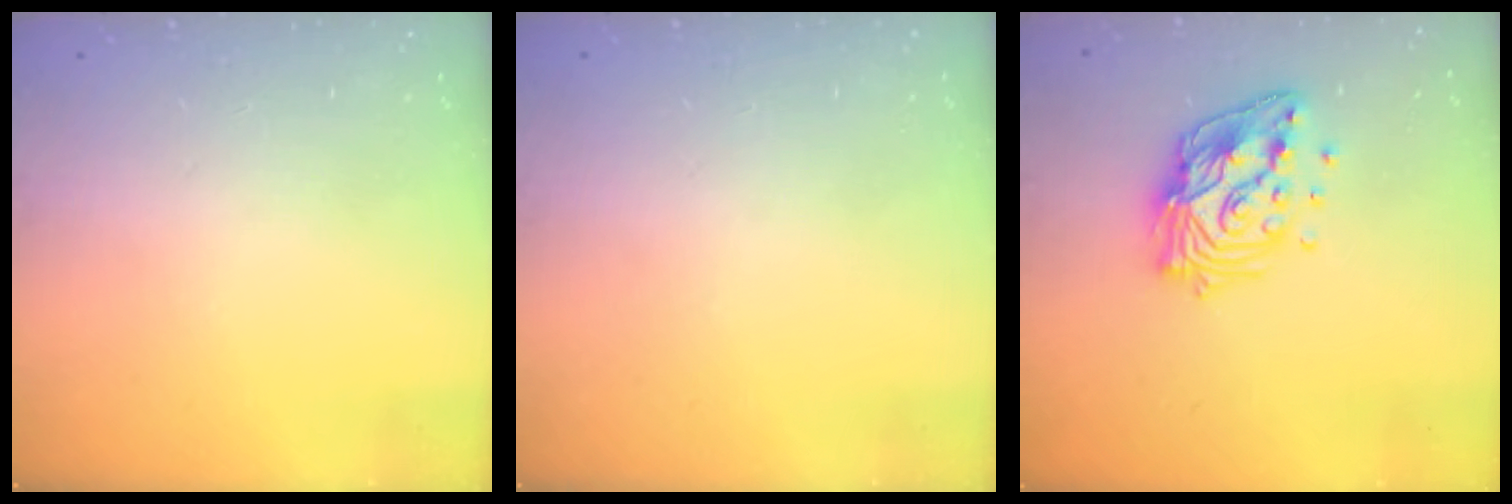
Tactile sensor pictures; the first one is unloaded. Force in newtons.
{"total": 0.0}
{"total": 15.9, "press": 15.8, "slide": 1.8}